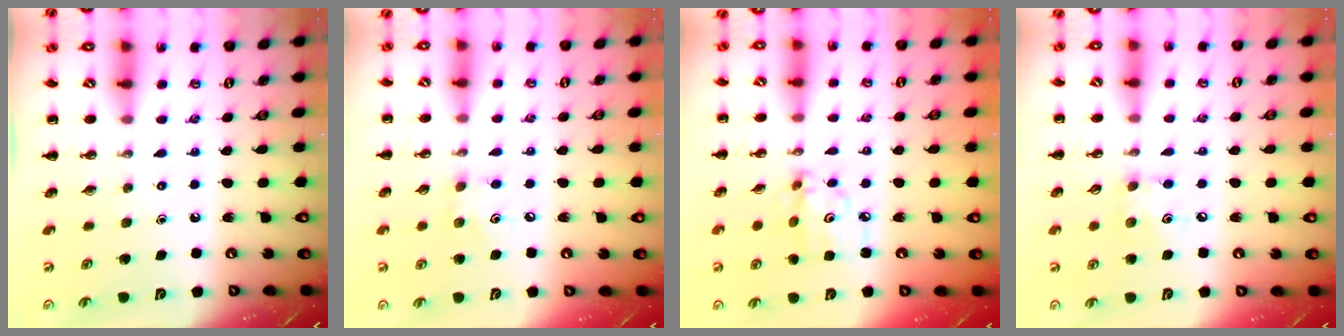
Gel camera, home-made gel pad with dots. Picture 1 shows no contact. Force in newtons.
{"total": 4.4, "press": 4.3, "slide": 1.0}
{"total": 6.8, "press": 6.8, "slide": 0.7}
{"total": 5.1, "press": 5.0, "slide": 0.8}